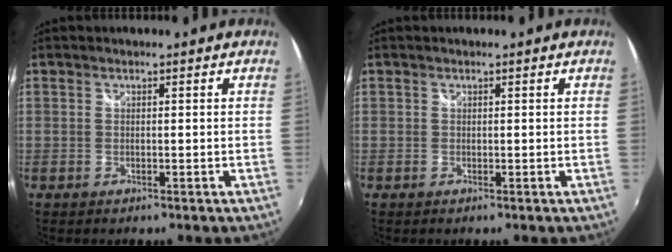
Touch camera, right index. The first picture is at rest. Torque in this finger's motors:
{"motor_torque": [-0.14, 0.15, -0.02, 0.00]}